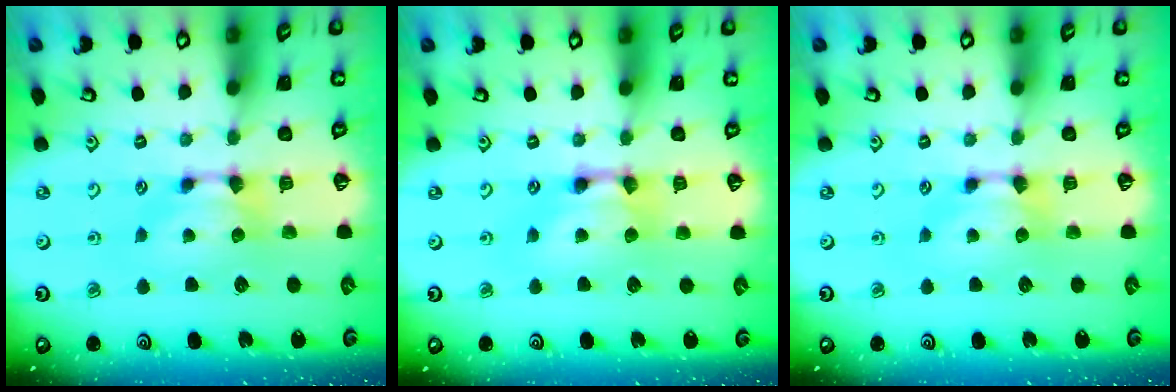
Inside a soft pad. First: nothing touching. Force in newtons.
{"total": 2.6, "press": 2.6, "slide": 0.2}
{"total": 0.0}